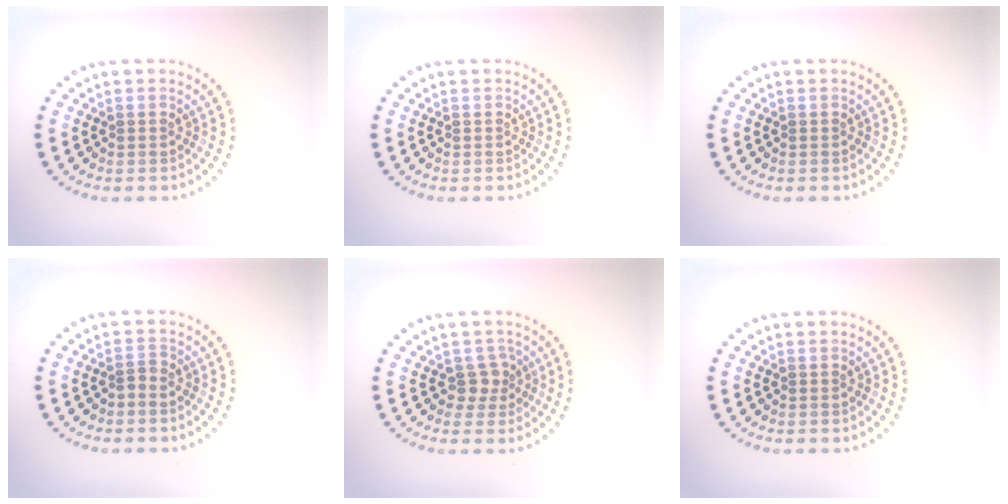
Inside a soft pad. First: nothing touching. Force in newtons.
{"total": 0.0}
{"total": 0.0}
{"total": 0.8, "press": 0.4, "slide": 0.6}
{"total": 1.9, "press": 1.4, "slide": 1.2}
{"total": 0.0}